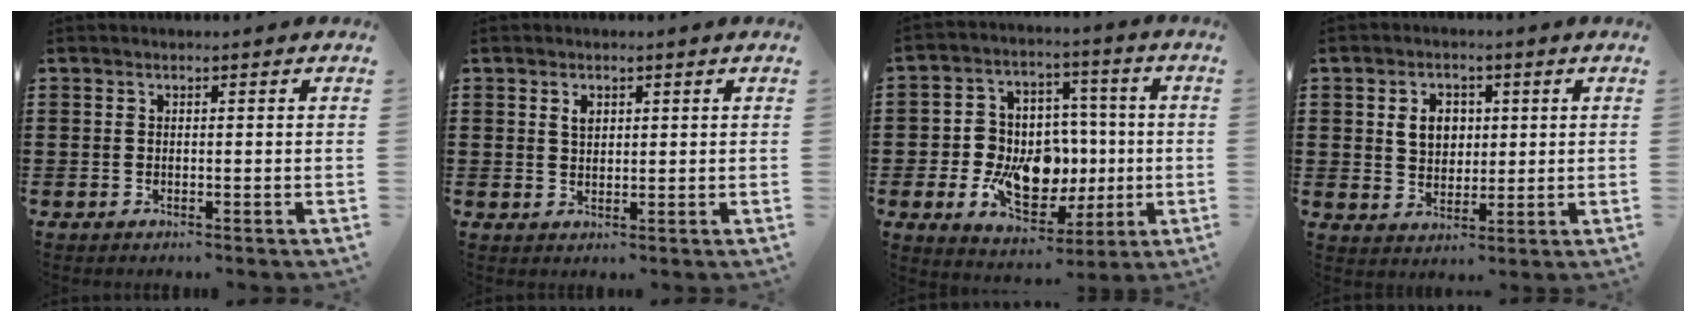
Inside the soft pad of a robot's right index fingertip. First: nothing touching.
{"total": 1.8, "force": [0.9, 1.1, 1.1], "torque": [-0.025, 0.004, 0.016]}
{"total": 12.0, "force": [-1.8, 9.0, 7.6], "torque": [-0.158, 0.009, -0.021]}
{"total": 5.0, "force": [1.2, 3.9, 2.8], "torque": [-0.061, 0.010, 0.016]}